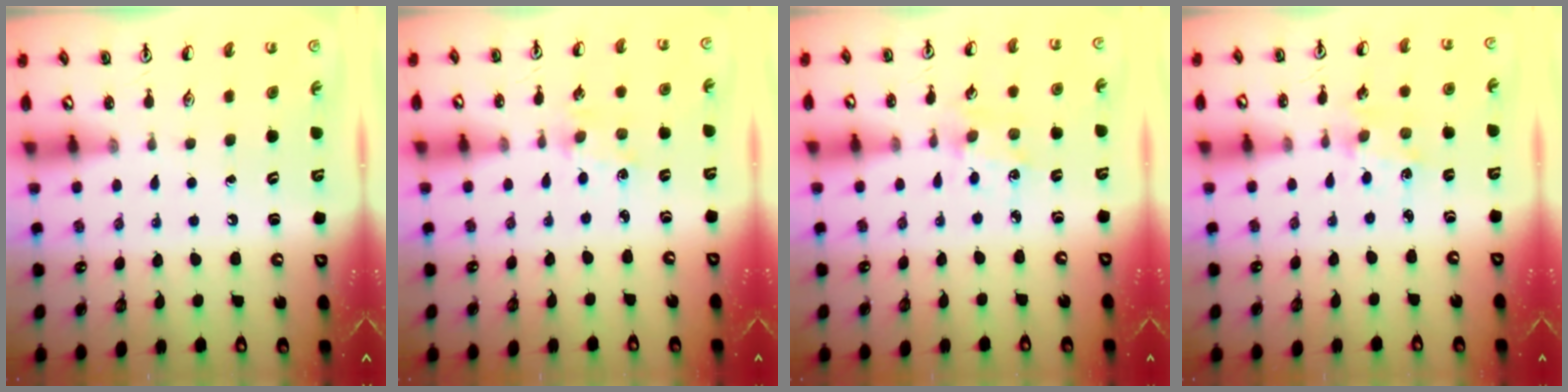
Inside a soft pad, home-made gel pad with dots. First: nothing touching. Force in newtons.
{"total": 1.9, "press": 1.8, "slide": 0.4}
{"total": 2.1, "press": 2.1, "slide": 0.0}
{"total": 1.2, "press": 1.2, "slide": 0.2}